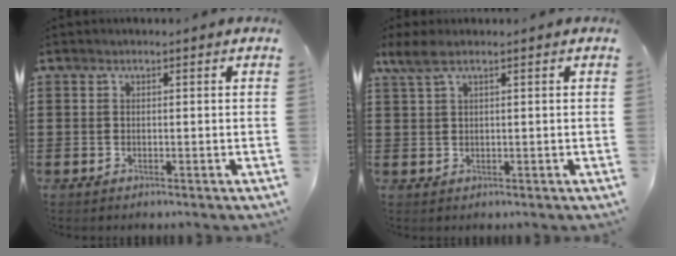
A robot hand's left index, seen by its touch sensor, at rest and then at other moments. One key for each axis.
{"total": 2.8, "fx": 1.4, "fy": 0.7, "fz": 2.4, "tx": -0.057, "ty": -0.002, "tz": 0.022}